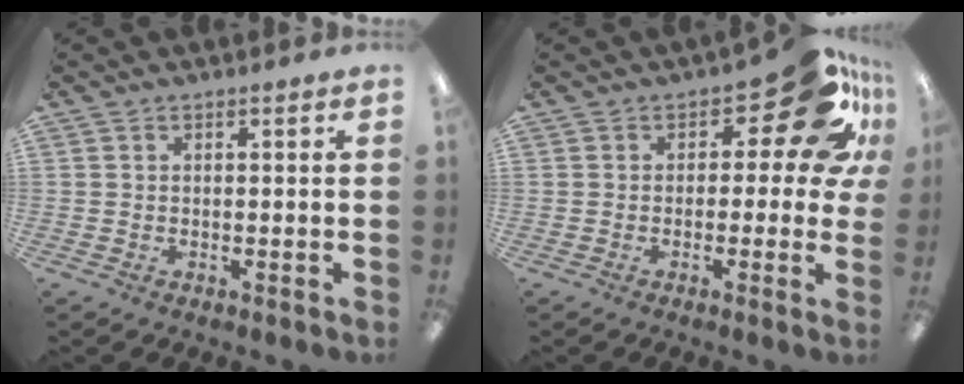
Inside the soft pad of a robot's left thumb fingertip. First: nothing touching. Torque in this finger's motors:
{"motor_torque": [1.42, 1.47, -0.10, -0.01, 0.01]}